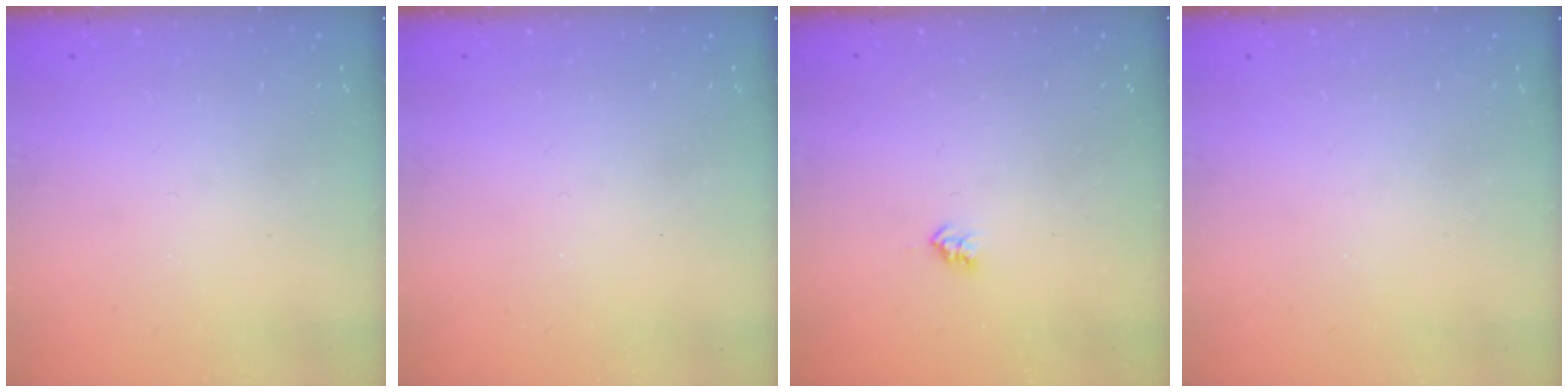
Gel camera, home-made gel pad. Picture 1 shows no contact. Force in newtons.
{"total": 0.0}
{"total": 2.6, "press": 2.5, "slide": 0.4}
{"total": 0.0}